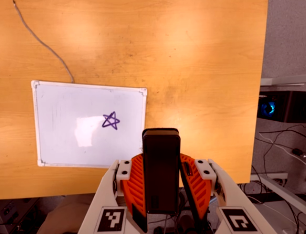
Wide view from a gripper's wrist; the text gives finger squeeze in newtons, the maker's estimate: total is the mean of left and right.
{"total": 5.0, "left": 3.8, "right": 6.2}